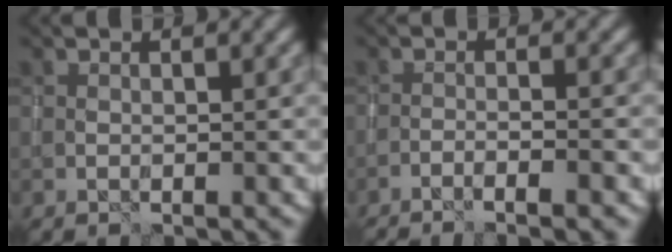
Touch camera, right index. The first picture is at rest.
{"total": 3.3, "force": [-2.4, 0.4, 2.3], "torque": [-0.038, 0.006, -0.049]}